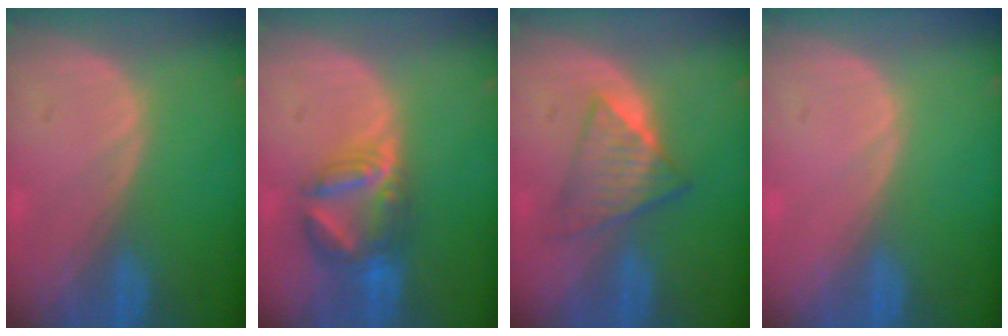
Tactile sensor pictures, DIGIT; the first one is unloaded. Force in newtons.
{"total": 6.8, "press": 6.6, "slide": 1.7}
{"total": 6.0, "press": 5.6, "slide": 1.9}
{"total": 0.0}